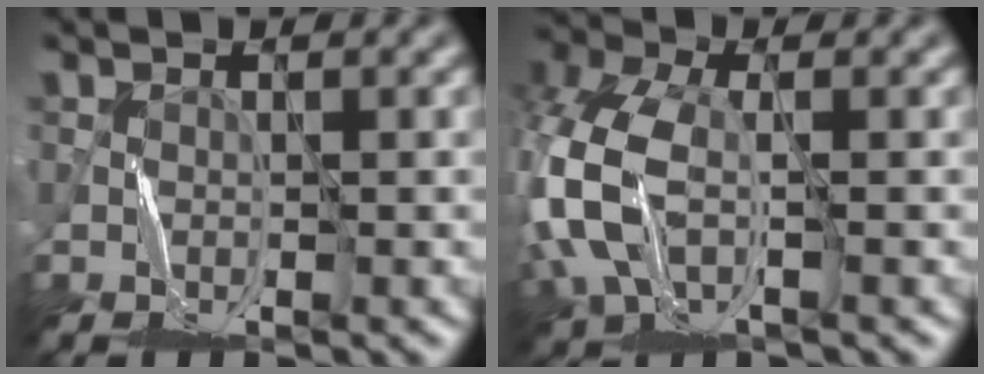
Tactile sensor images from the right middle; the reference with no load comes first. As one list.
[{"total": 8.0, "force": [-1.4, 4.8, 6.2], "torque": [-0.178, 0.000, -0.038]}]